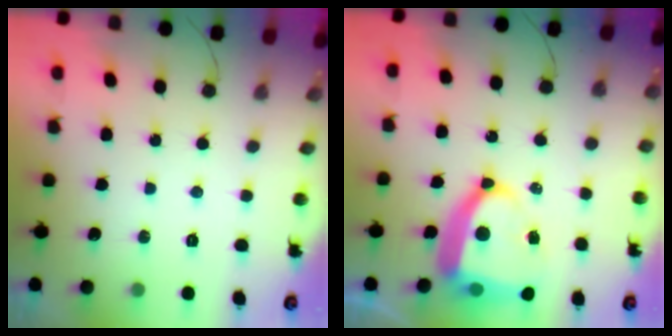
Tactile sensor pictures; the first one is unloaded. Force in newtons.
{"total": 15.2, "press": 15.1, "slide": 1.7}